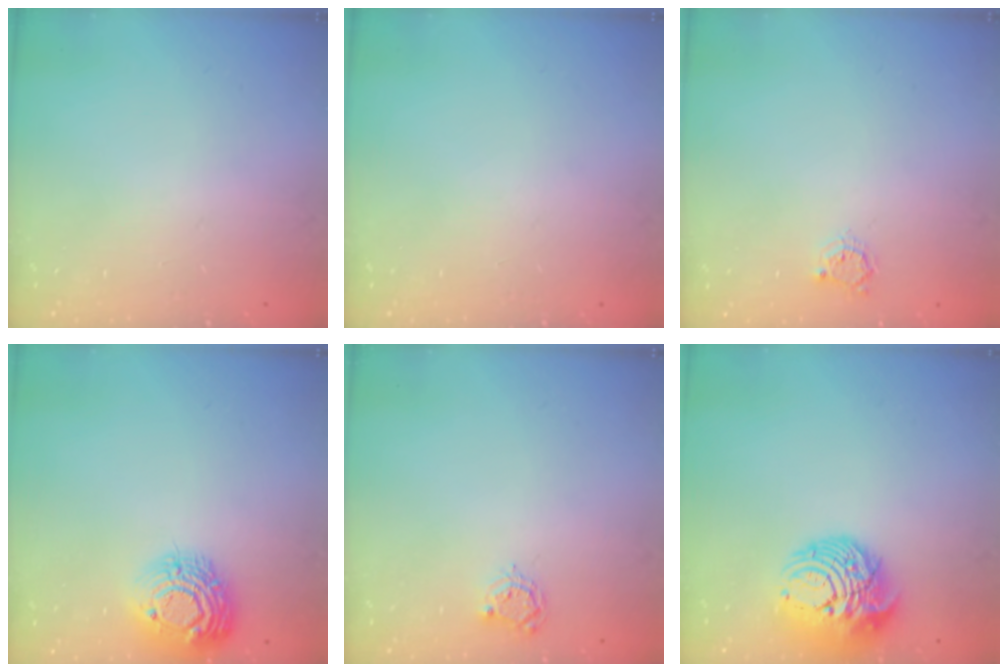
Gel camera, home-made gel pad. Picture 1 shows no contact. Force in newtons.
{"total": 0.0}
{"total": 3.3, "press": 3.3, "slide": 0.4}
{"total": 13.8, "press": 13.8, "slide": 1.0}
{"total": 4.5, "press": 4.4, "slide": 0.2}
{"total": 12.1, "press": 12.0, "slide": 1.0}